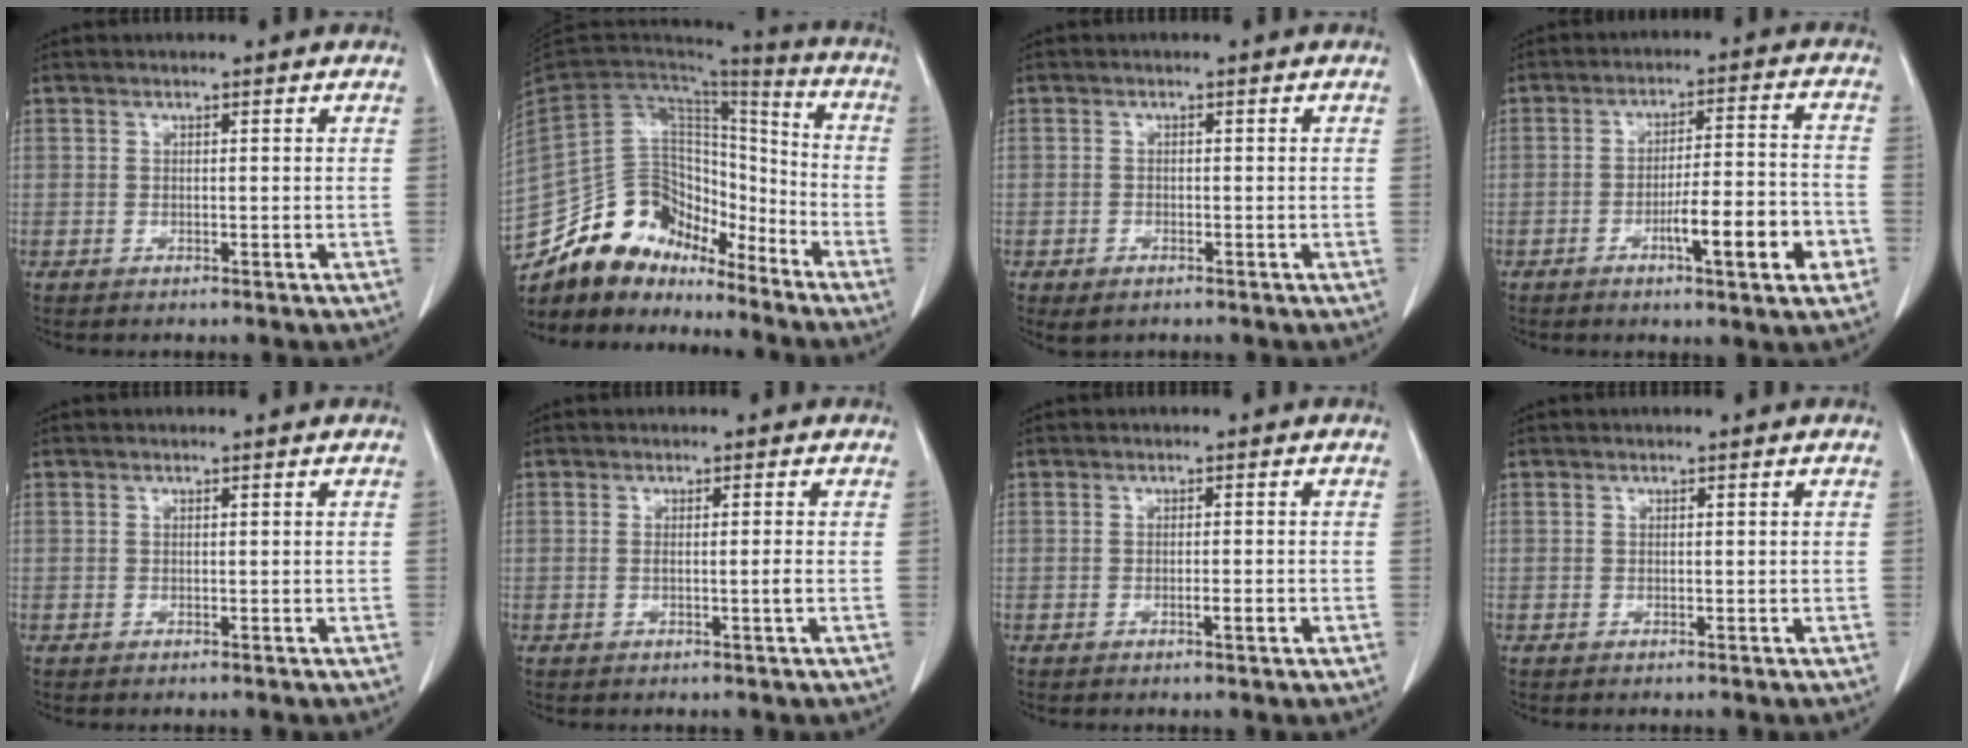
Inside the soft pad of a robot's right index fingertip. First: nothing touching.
{"total": 16.7, "force": [-13.9, 7.6, 5.1], "torque": [-0.082, 0.060, -0.247]}
{"total": 2.0, "force": [-1.2, 1.1, 1.1], "torque": [-0.022, -0.002, -0.012]}
{"total": 10.5, "force": [-4.3, 1.1, 9.5], "torque": [-0.142, 0.006, -0.063]}
{"total": 0.0}
{"total": 1.5, "force": [-0.4, -0.4, 1.4], "torque": [-0.025, -0.002, -0.007]}
{"total": 1.7, "force": [-0.7, 0.1, 1.6], "torque": [-0.028, -0.002, -0.011]}
{"total": 0.0}